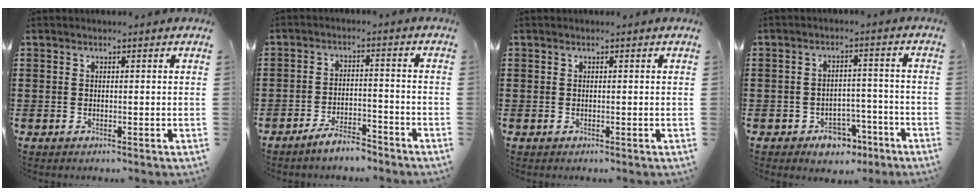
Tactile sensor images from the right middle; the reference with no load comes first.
{"total": 4.6, "force": [-4.3, 0.7, 1.4], "torque": [-0.029, 0.007, -0.088]}
{"total": 0.0}
{"total": 4.4, "force": [-3.5, 2.2, 1.4], "torque": [-0.026, 0.014, -0.068]}